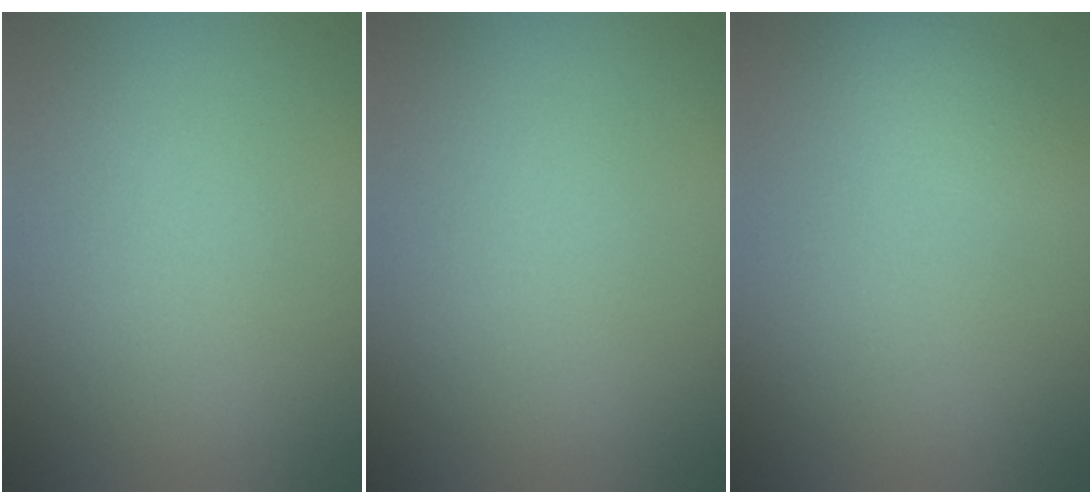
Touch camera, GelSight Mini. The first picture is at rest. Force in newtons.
{"total": 0.0}
{"total": 1.2, "press": 1.2, "slide": 0.1}